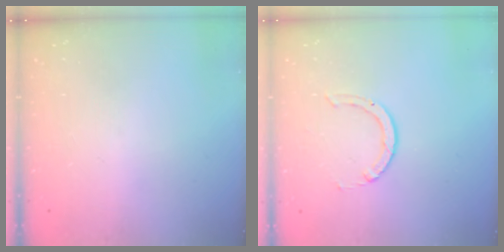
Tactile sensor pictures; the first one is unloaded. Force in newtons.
{"total": 2.0, "press": 2.0, "slide": 0.2}